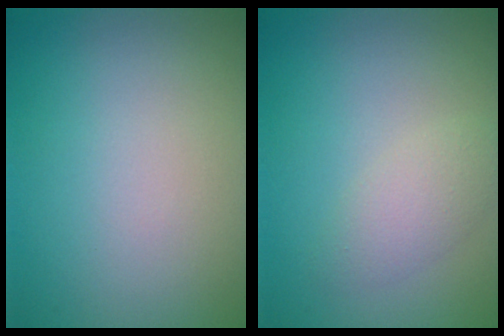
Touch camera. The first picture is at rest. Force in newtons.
{"total": 2.1, "press": 2.1, "slide": 0.2}